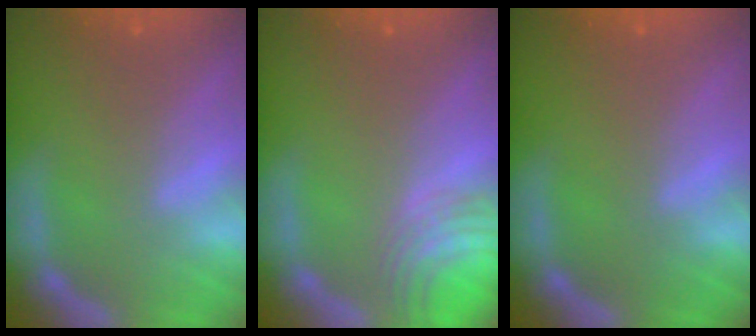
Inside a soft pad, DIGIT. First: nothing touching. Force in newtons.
{"total": 5.0}
{"total": 0.0}